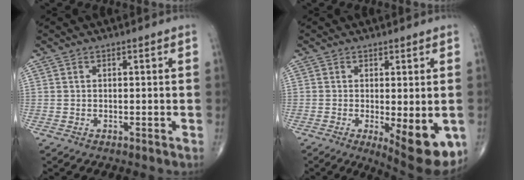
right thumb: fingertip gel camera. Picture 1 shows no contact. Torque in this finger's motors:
{"motor_torque": [-0.11, 0.69, 0.16, -0.16, 0.07]}